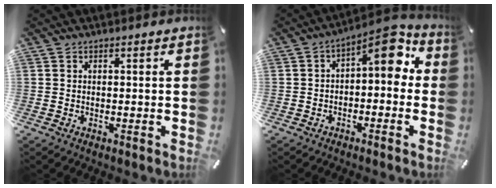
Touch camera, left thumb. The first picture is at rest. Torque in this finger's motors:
{"motor_torque": [0.13, 0.67, 0.33, -0.03, 0.13]}